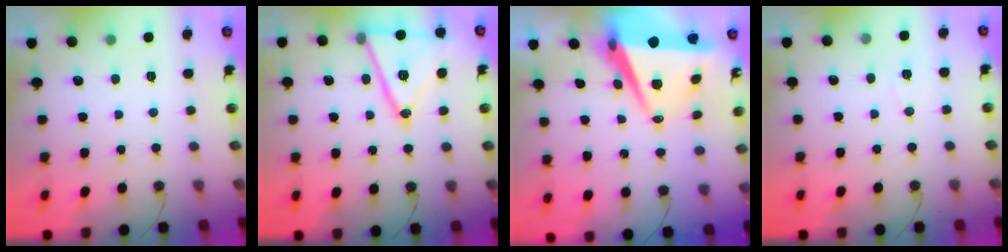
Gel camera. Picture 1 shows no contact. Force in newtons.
{"total": 18.1, "press": 17.8, "slide": 3.4}
{"total": 10.1, "press": 9.3, "slide": 3.9}
{"total": 5.6, "press": 4.0, "slide": 3.9}